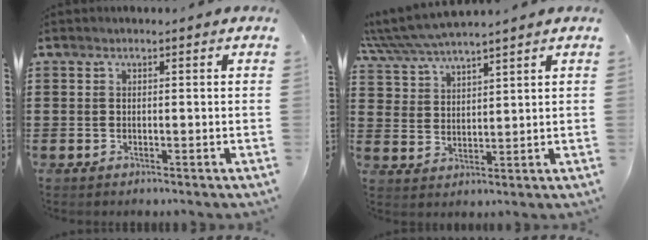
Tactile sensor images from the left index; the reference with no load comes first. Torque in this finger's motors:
{"motor_torque": [0.14, -1.24, 0.64, 0.21]}